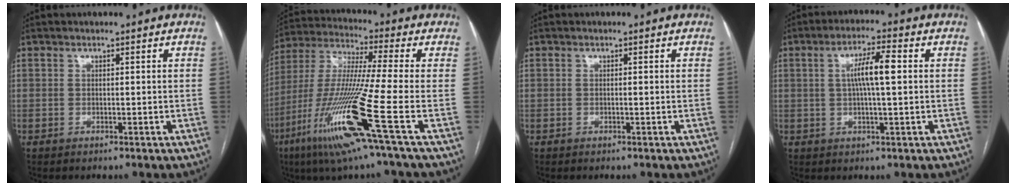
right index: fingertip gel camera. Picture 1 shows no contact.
{"total": 17.7, "force": [-7.7, -1.6, 15.9], "torque": [-0.343, -0.038, -0.153]}
{"total": 0.0}
{"total": 6.3, "force": [0.9, 0.5, 6.2], "torque": [-0.115, 0.008, 0.014]}